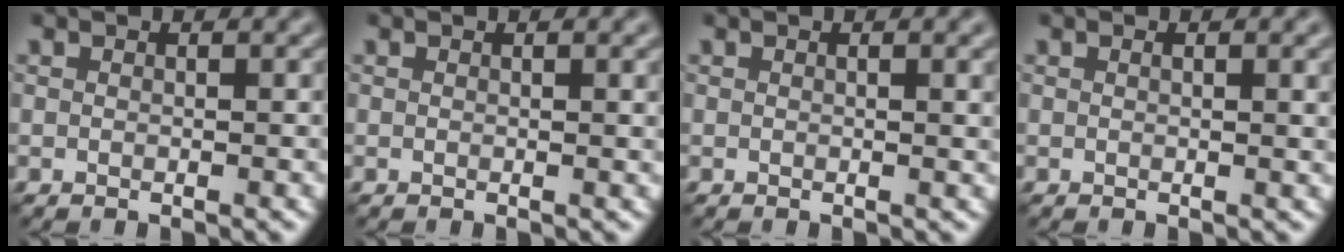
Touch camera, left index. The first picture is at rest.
{"total": 1.6, "force": [0.5, 0.5, 1.4], "torque": [-0.011, 0.005, 0.003]}
{"total": 2.4, "force": [0.6, 0.7, 2.2], "torque": [-0.018, 0.006, 0.004]}
{"total": 2.9, "force": [0.8, 1.0, 2.5], "torque": [-0.022, 0.005, 0.011]}